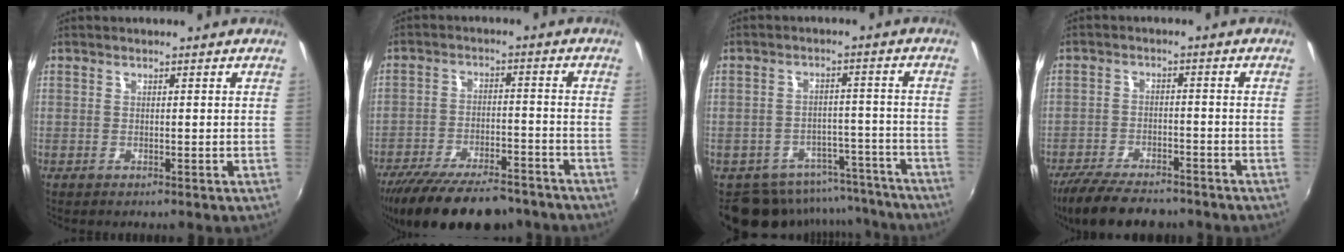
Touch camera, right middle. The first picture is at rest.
{"total": 19.4, "force": [-15.9, 6.0, 9.4], "torque": [-0.187, -0.028, -0.236]}
{"total": 14.6, "force": [-12.7, 6.4, 3.3], "torque": [-0.067, 0.028, -0.157]}
{"total": 12.6, "force": [-10.3, 4.3, 5.9], "torque": [-0.136, -0.023, -0.171]}